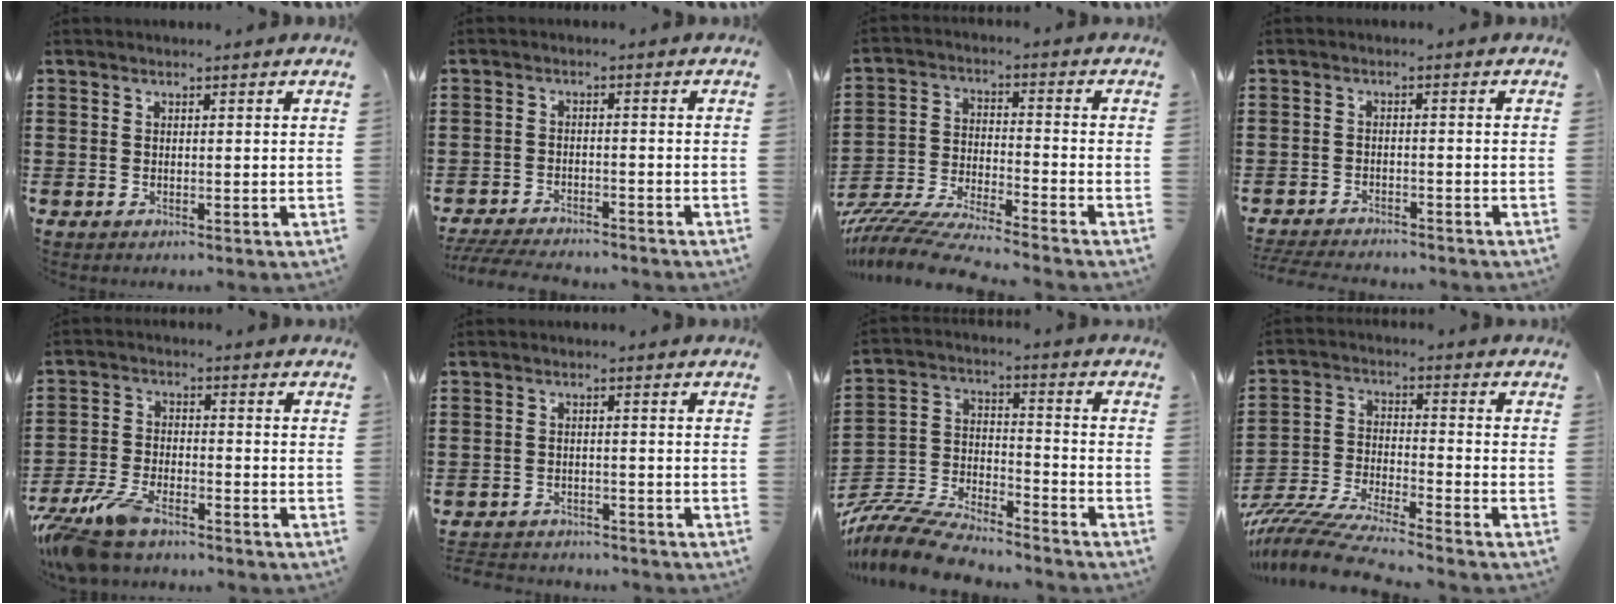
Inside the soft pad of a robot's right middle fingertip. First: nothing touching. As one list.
[{"total": 4.1, "force": [-4.0, 0.4, 0.9], "torque": [-0.029, -0.007, -0.086]}, {"total": 8.5, "force": [-8.1, 0.0, 2.3], "torque": [-0.056, -0.005, -0.166]}, {"total": 3.0, "force": [-3.0, 0.2, 0.2], "torque": [-0.014, -0.003, -0.065]}, {"total": 7.5, "force": [-6.1, 1.9, 3.8], "torque": [-0.096, -0.002, -0.122]}, {"total": 2.5, "force": [-2.5, 0.4, -0.1], "torque": [-0.005, -0.001, -0.054]}, {"total": 10.5, "force": [-10.1, 1.4, 2.6], "torque": [-0.067, 0.013, -0.207]}, {"total": 9.0, "force": [-8.6, 0.0, 2.8], "torque": [-0.064, 0.000, -0.172]}]